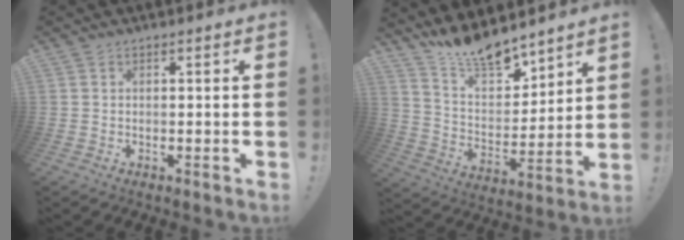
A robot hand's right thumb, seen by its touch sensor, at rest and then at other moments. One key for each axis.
{"total": 13.1, "fx": 11.9, "fy": 3.6, "fz": 4.2, "tx": -0.088, "ty": -0.100, "tz": 0.217}